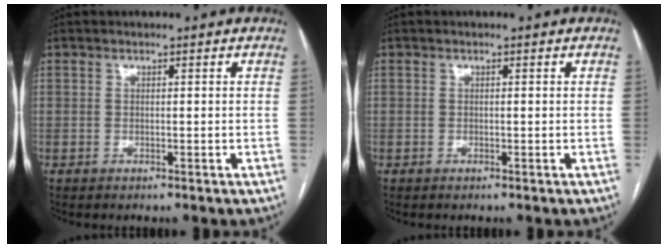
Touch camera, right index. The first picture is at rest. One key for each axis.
{"total": 0.0}